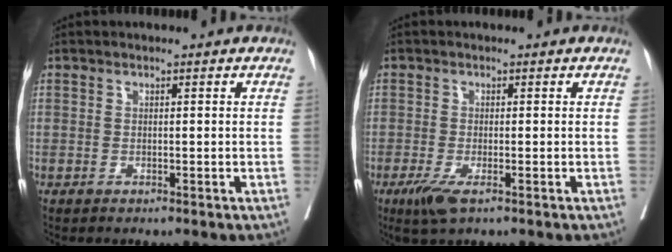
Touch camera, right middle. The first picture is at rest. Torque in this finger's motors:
{"motor_torque": [1.11, -0.90, 0.32, 0.08]}